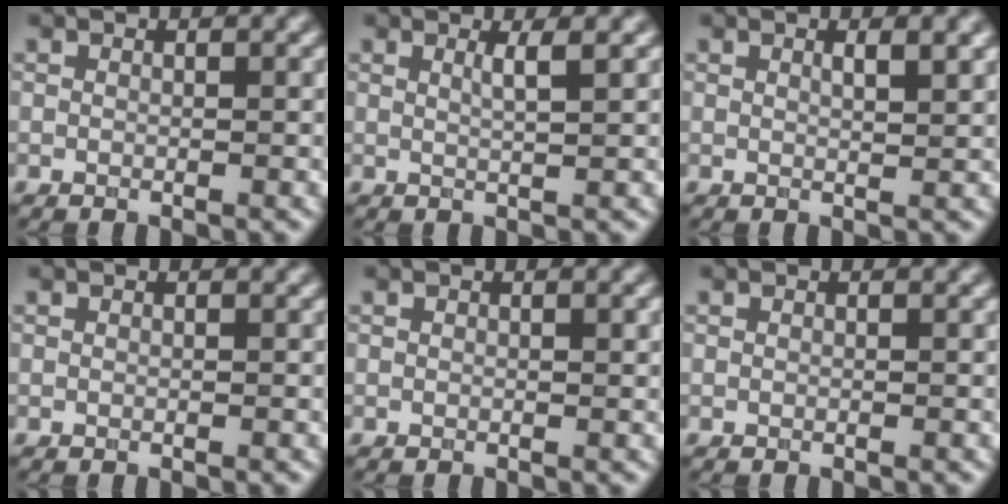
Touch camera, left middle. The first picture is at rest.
{"total": 1.8, "force": [0.7, 0.5, 1.7], "torque": [-0.021, 0.001, 0.005]}
{"total": 2.5, "force": [1.2, 0.7, 2.1], "torque": [-0.020, 0.002, 0.015]}
{"total": 0.0}
{"total": 0.8, "force": [0.2, 0.1, 0.7], "torque": [-0.009, 0.001, 0.002]}
{"total": 0.0}